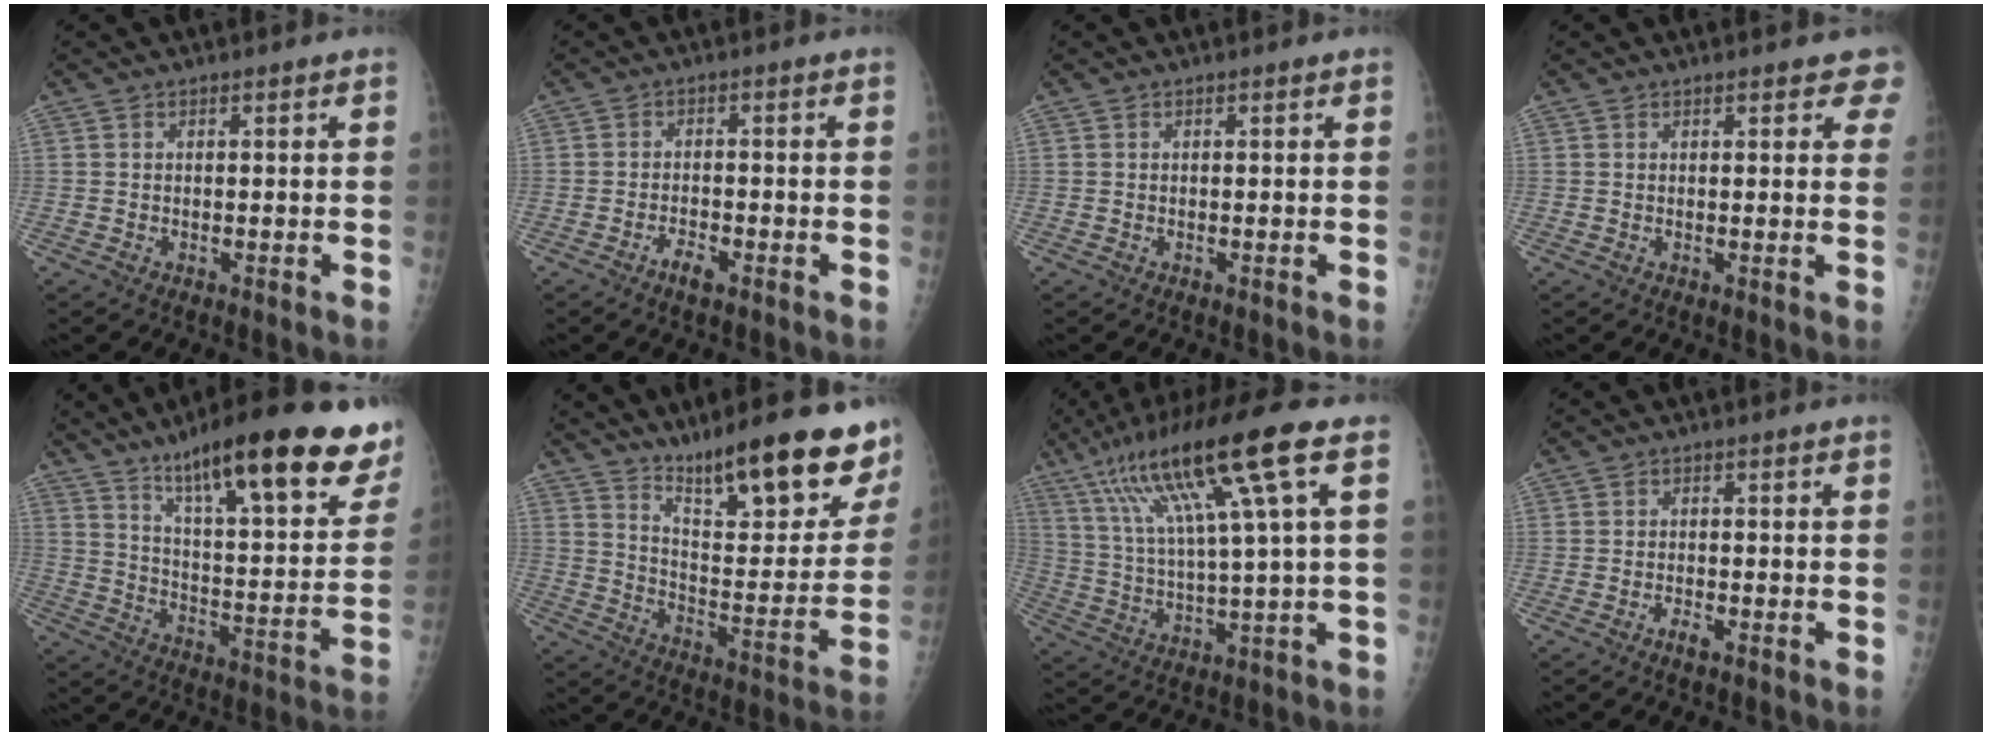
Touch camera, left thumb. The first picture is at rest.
{"total": 2.7, "force": [-1.8, 1.0, 1.6], "torque": [-0.032, 0.010, -0.034]}
{"total": 0.0}
{"total": 3.8, "force": [2.9, 1.5, 1.9], "torque": [0.010, -0.006, 0.026]}
{"total": 26.8, "force": [17.5, 6.0, 19.3], "torque": [-0.250, -0.052, 0.261]}
{"total": 21.7, "force": [16.3, 4.8, 13.5], "torque": [-0.159, -0.101, 0.251]}
{"total": 18.0, "force": [8.0, 1.0, 16.1], "torque": [-0.302, 0.004, 0.140]}
{"total": 1.6, "force": [-1.1, 0.5, 1.0], "torque": [-0.023, 0.004, -0.022]}